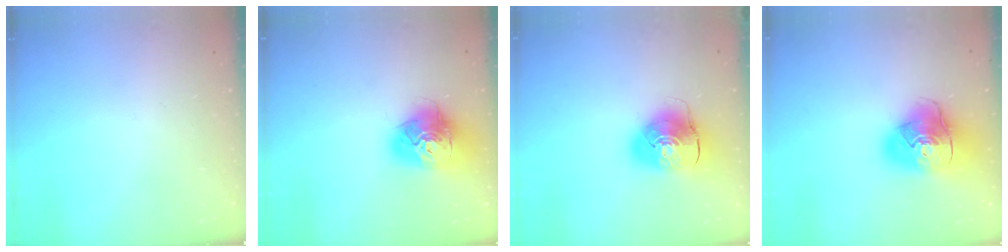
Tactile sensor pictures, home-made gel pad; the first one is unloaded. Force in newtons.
{"total": 16.4, "press": 16.4, "slide": 1.7}
{"total": 10.7, "press": 10.6, "slide": 1.8}
{"total": 17.9, "press": 17.8, "slide": 2.3}